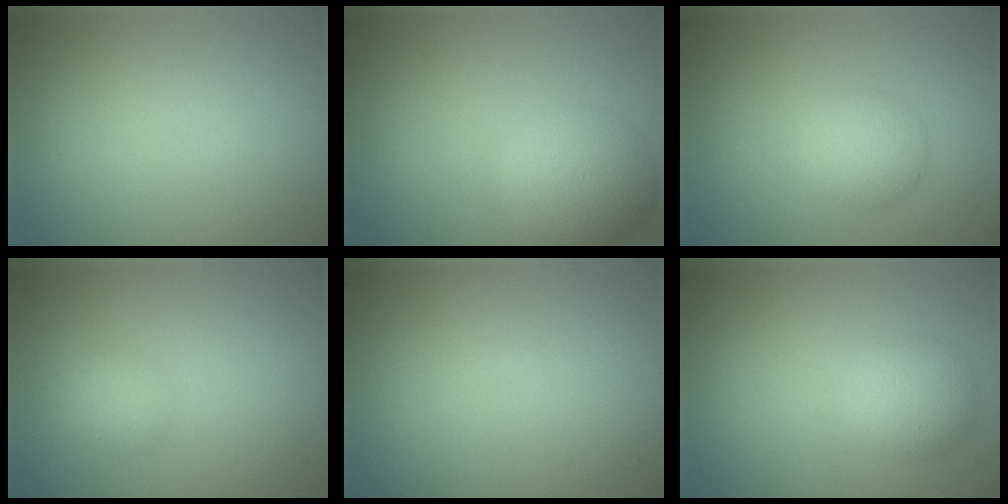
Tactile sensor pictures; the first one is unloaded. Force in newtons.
{"total": 5.2, "press": 5.2, "slide": 0.2}
{"total": 2.6, "press": 2.6, "slide": 0.1}
{"total": 1.8, "press": 1.8, "slide": 0.0}
{"total": 0.0}
{"total": 2.9, "press": 2.9, "slide": 0.1}